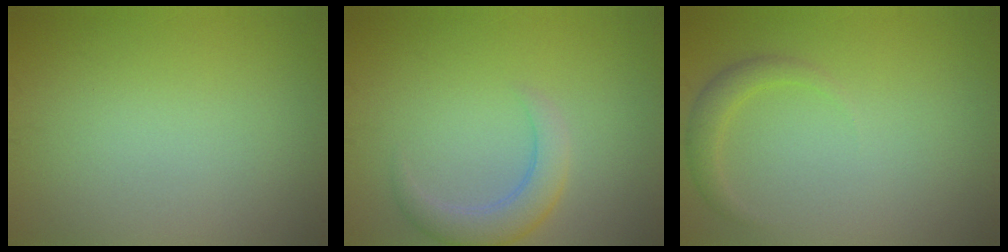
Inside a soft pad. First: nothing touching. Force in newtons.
{"total": 3.2, "press": 3.2, "slide": 0.5}
{"total": 1.7, "press": 1.7, "slide": 0.1}